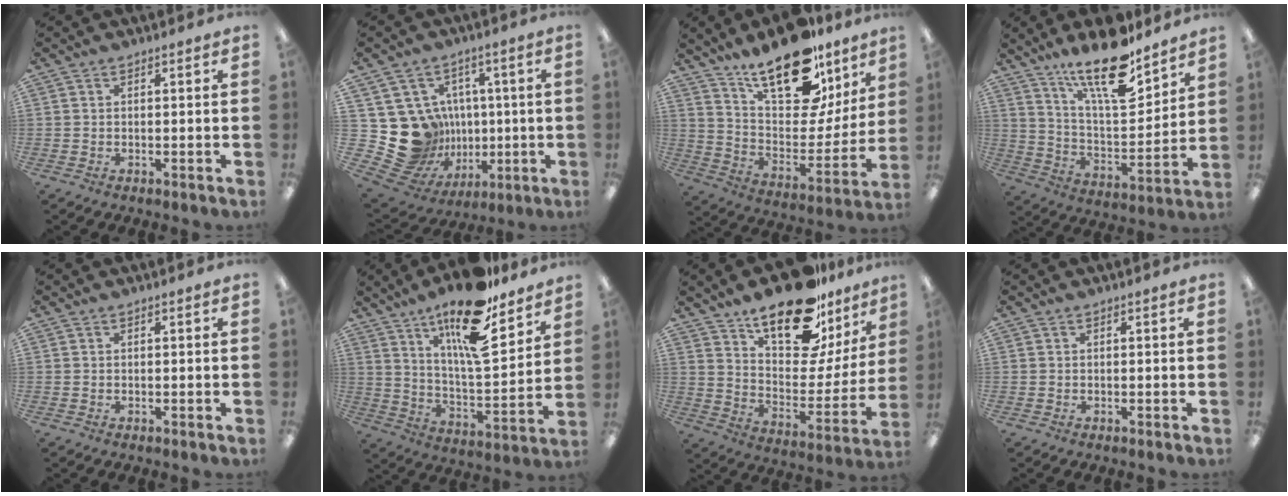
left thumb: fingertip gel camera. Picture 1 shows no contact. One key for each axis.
{"total": 17.7, "fx": -0.7, "fy": 16.7, "fz": 5.7, "tx": -0.130, "ty": -0.017, "tz": 0.031}
{"total": 24.5, "fx": 16.6, "fy": 11.0, "fz": 14.4, "tx": -0.214, "ty": -0.106, "tz": 0.287}
{"total": 18.8, "fx": 14.0, "fy": 5.7, "fz": 11.2, "tx": -0.194, "ty": -0.087, "tz": 0.235}
{"total": 0.0}
{"total": 19.6, "fx": 13.6, "fy": 5.7, "fz": 12.9, "tx": -0.214, "ty": -0.086, "tz": 0.225}
{"total": 23.1, "fx": 16.4, "fy": 9.5, "fz": 13.2, "tx": -0.199, "ty": -0.110, "tz": 0.283}
{"total": 0.0}